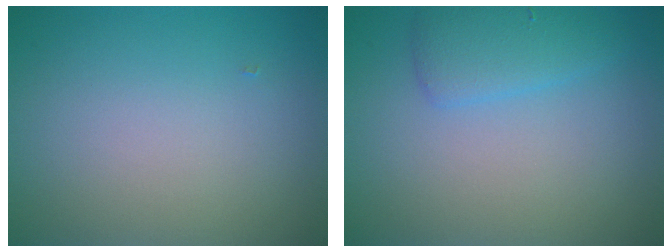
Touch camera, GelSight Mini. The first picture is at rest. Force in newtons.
{"total": 2.4, "press": 2.4, "slide": 0.3}